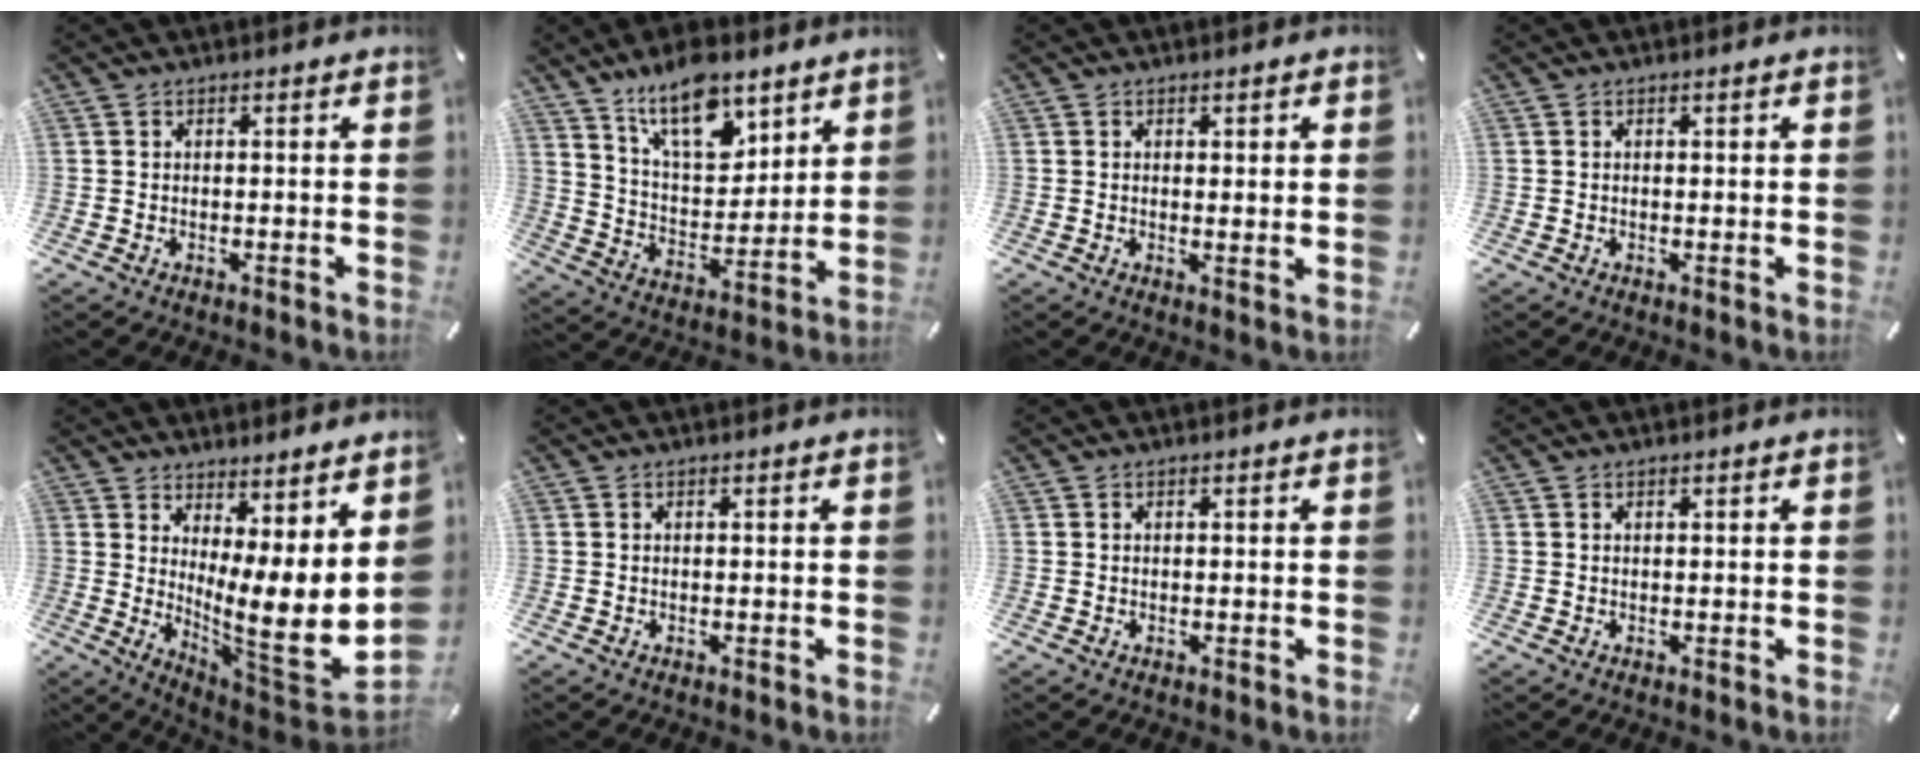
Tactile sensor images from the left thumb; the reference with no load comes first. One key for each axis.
{"total": 14.8, "fx": 10.5, "fy": 7.2, "fz": 7.6, "tx": -0.131, "ty": -0.056, "tz": 0.190}
{"total": 1.6, "fx": 0.7, "fy": 0.4, "fz": 1.3, "tx": -0.025, "ty": -0.001, "tz": 0.012}
{"total": 0.6, "fx": 0.1, "fy": 0.1, "fz": 0.6, "tx": -0.011, "ty": 0.000, "tz": 0.001}
{"total": 13.0, "fx": 1.2, "fy": 1.3, "fz": 12.9, "tx": -0.201, "ty": -0.072, "tz": 0.019}
{"total": 0.0}
{"total": 0.0}
{"total": 0.0}